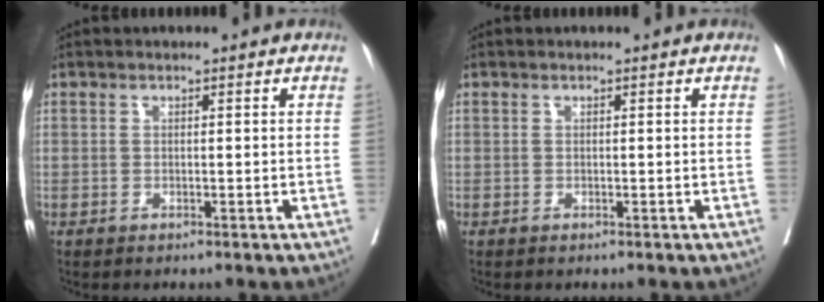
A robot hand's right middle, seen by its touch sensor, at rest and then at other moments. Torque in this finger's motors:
{"motor_torque": [-0.02, -0.05, 0.00, 0.00]}